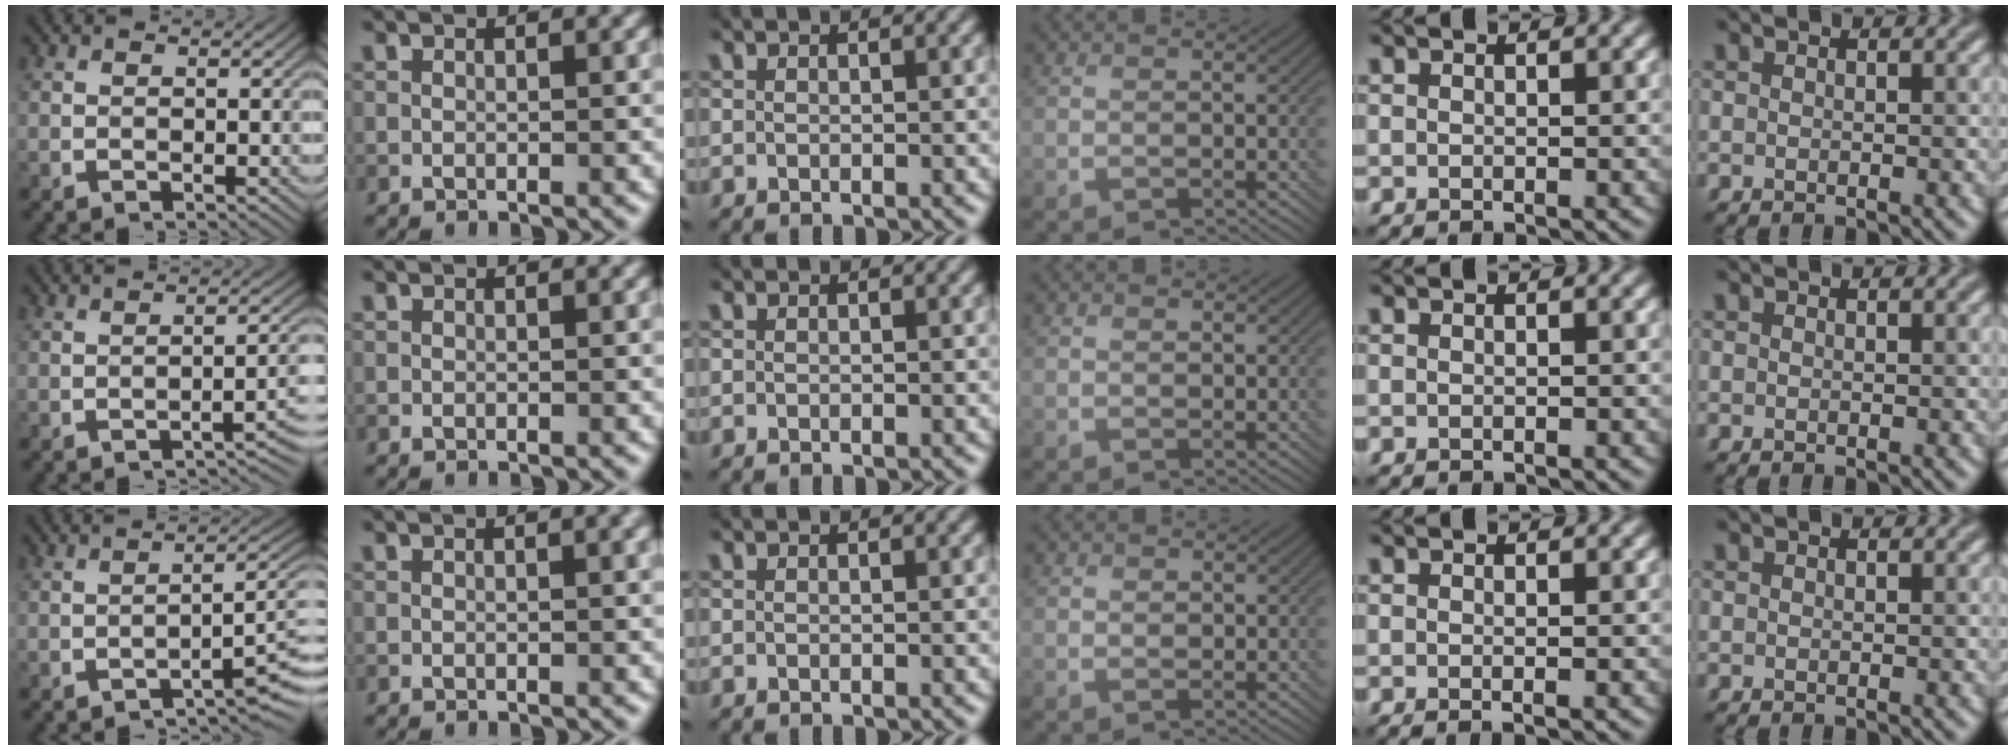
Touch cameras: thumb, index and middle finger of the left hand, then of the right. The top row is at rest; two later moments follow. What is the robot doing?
{"motion": "screw", "object": "bottle cap"}